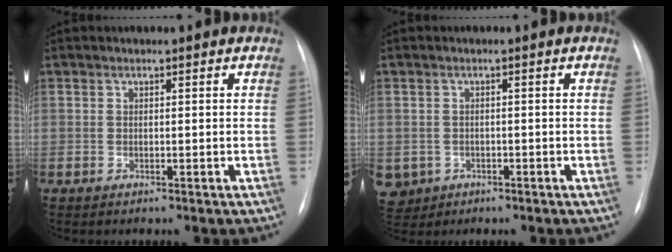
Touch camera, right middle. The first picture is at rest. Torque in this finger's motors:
{"motor_torque": [0.77, -0.76, 0.25, 0.10]}